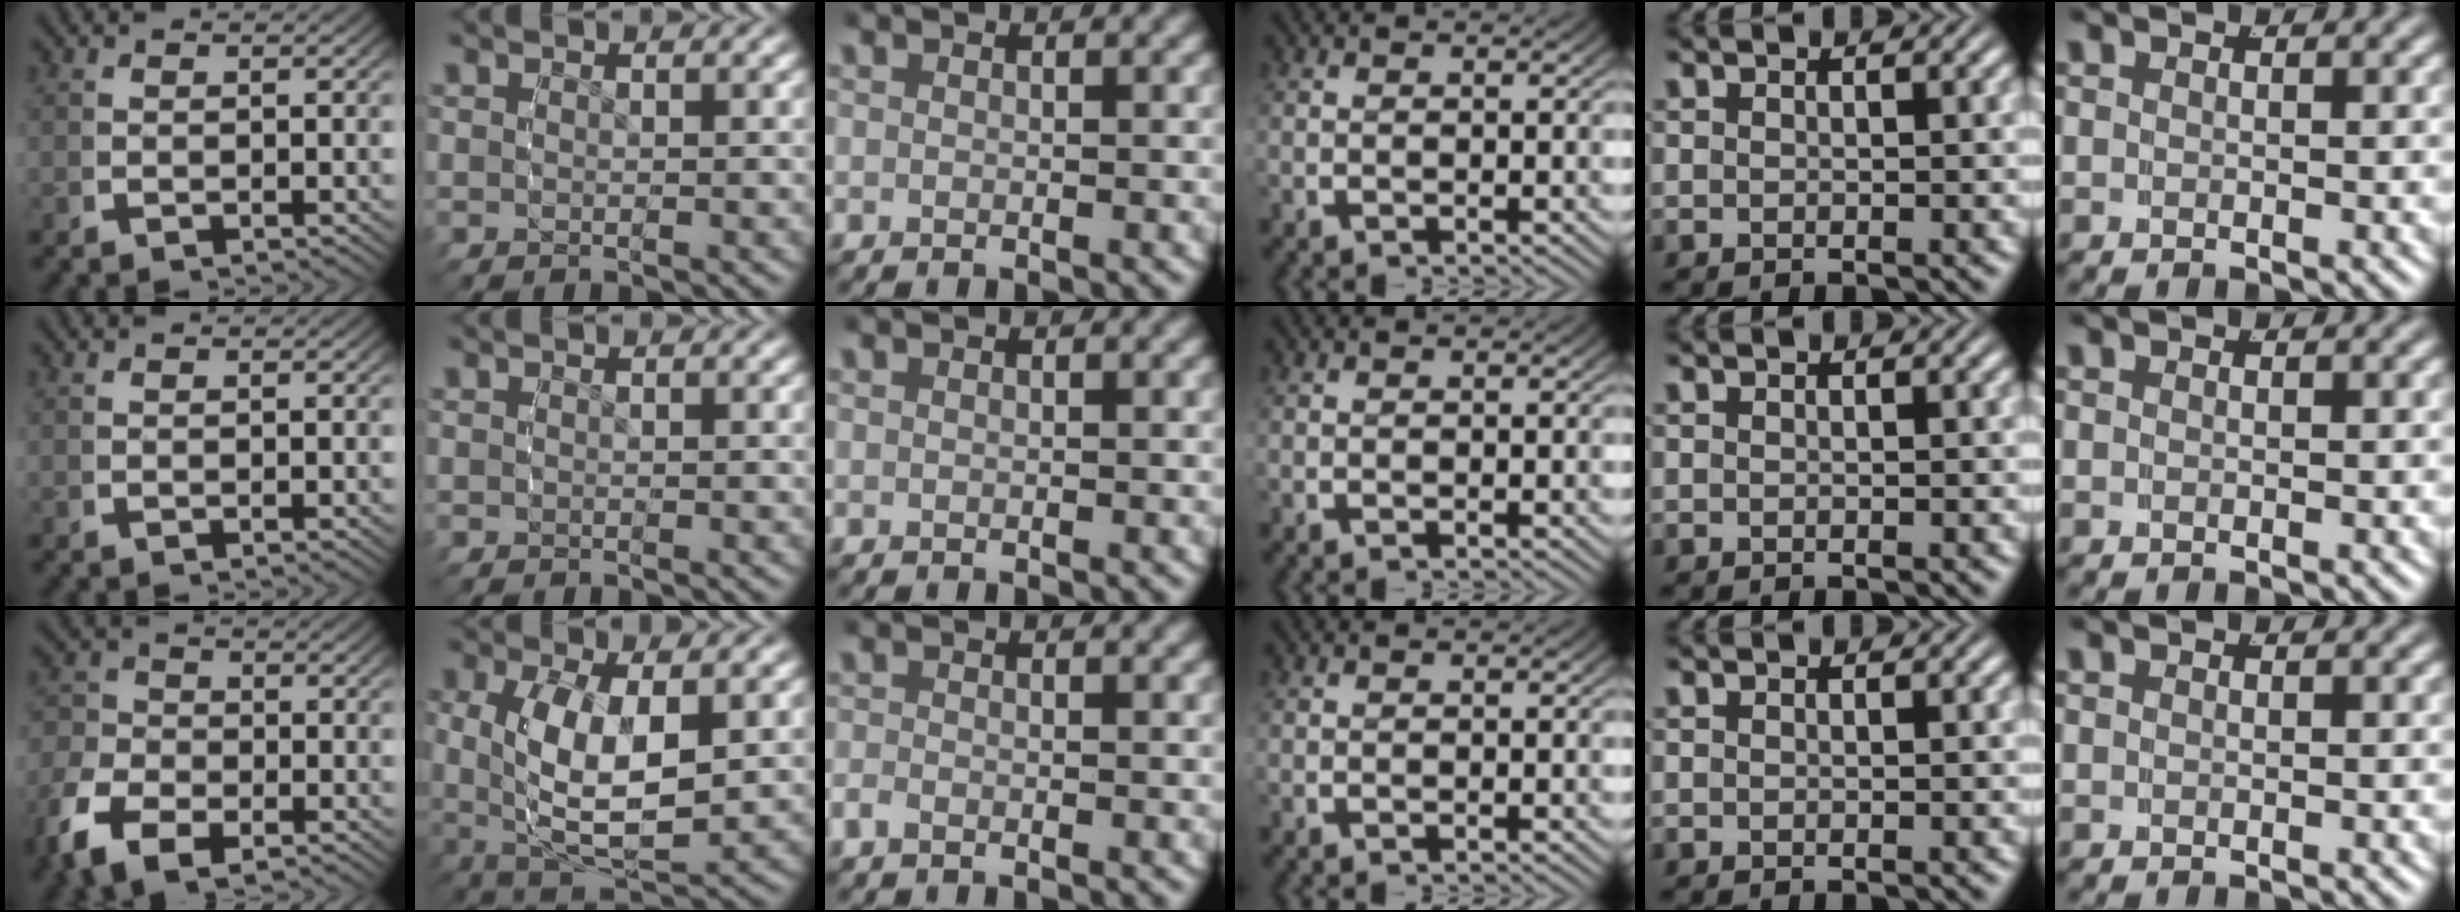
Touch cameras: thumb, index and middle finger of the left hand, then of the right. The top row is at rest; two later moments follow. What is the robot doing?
{"motion": "grasp_and_lifting", "object": "small bumper sticker"}